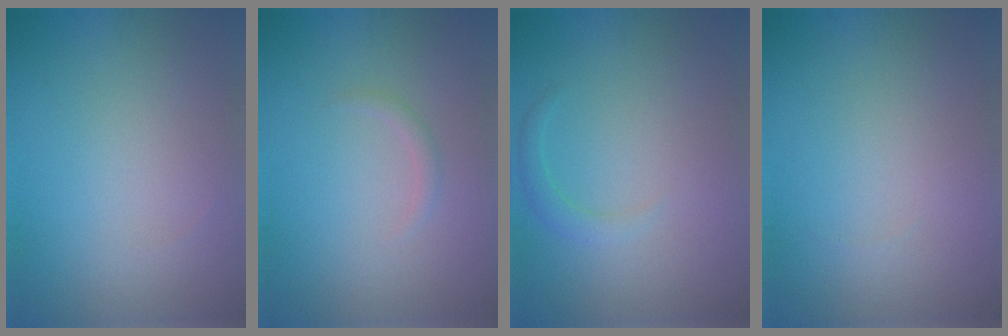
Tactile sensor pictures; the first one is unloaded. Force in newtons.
{"total": 0.8, "press": 0.8, "slide": 0.1}
{"total": 1.3, "press": 1.3, "slide": 0.1}
{"total": 0.0}